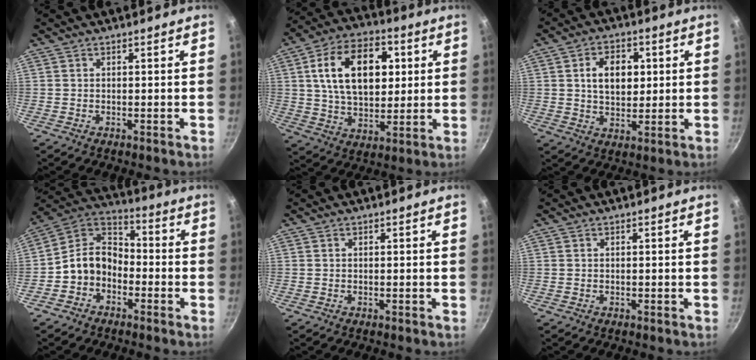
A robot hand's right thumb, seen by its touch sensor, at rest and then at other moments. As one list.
[{"total": 18.7, "force": [4.2, 11.9, 13.8], "torque": [-0.198, 0.005, 0.066]}, {"total": 8.8, "force": [1.7, 6.1, 6.2], "torque": [-0.078, 0.000, 0.026]}, {"total": 10.1, "force": [-3.3, 7.8, 5.4], "torque": [-0.068, 0.056, -0.086]}, {"total": 0.0}, {"total": 0.0}]